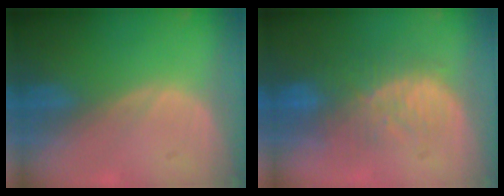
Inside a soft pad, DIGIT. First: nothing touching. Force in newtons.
{"total": 10.2, "press": 8.6, "slide": 5.4}